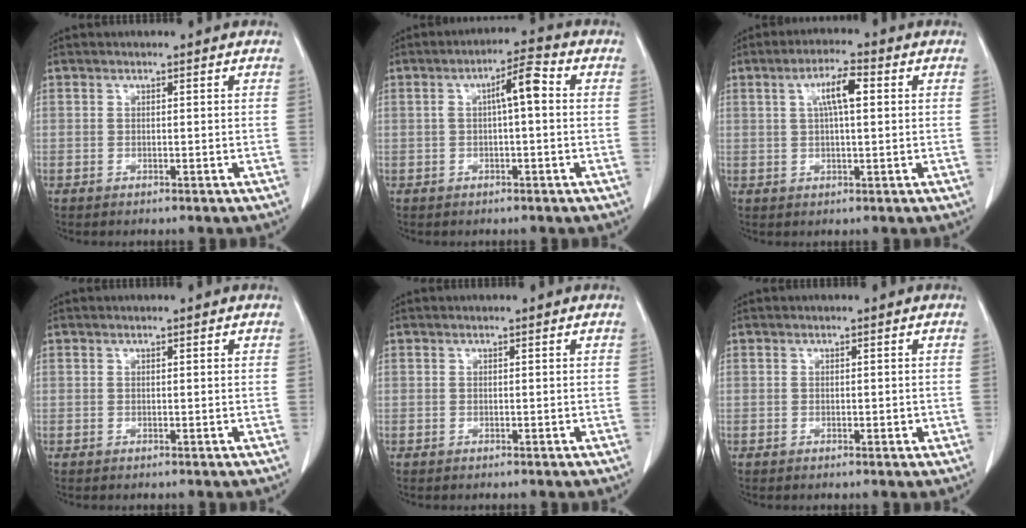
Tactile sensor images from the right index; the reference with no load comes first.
{"total": 6.0, "force": [0.8, 1.4, 5.7], "torque": [-0.101, 0.026, 0.013]}
{"total": 6.1, "force": [1.6, 1.4, 5.7], "torque": [-0.107, 0.014, 0.030]}
{"total": 0.6, "force": [0.2, 0.3, 0.5], "torque": [-0.012, 0.004, 0.005]}
{"total": 0.0}
{"total": 1.6, "force": [-0.3, 0.8, 1.3], "torque": [-0.027, 0.001, 0.001]}